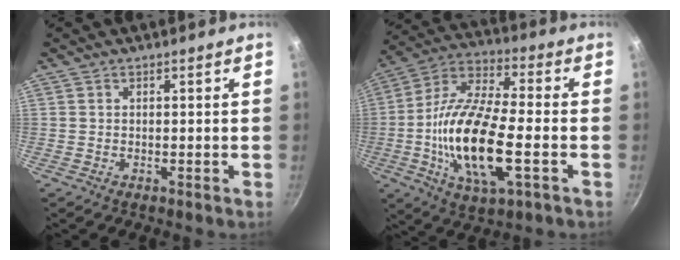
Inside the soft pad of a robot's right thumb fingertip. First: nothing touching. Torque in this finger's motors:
{"motor_torque": [0.07, 1.36, 1.87, -0.88, 0.45]}